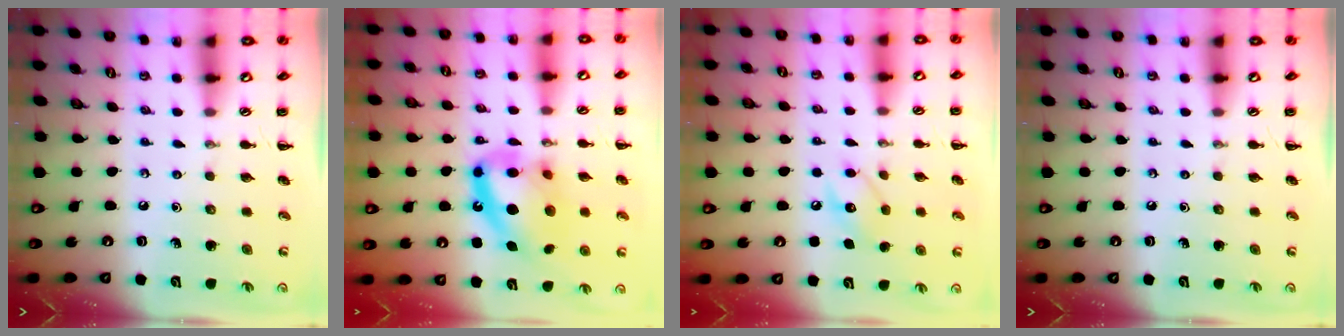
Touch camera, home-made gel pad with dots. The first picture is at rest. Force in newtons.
{"total": 16.5, "press": 16.0, "slide": 4.0}
{"total": 8.1, "press": 8.0, "slide": 0.8}
{"total": 0.0}